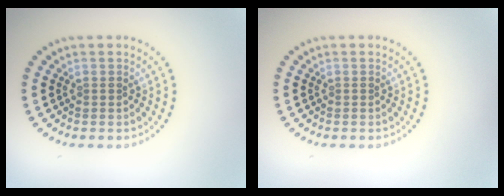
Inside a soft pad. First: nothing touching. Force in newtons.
{"total": 0.0}